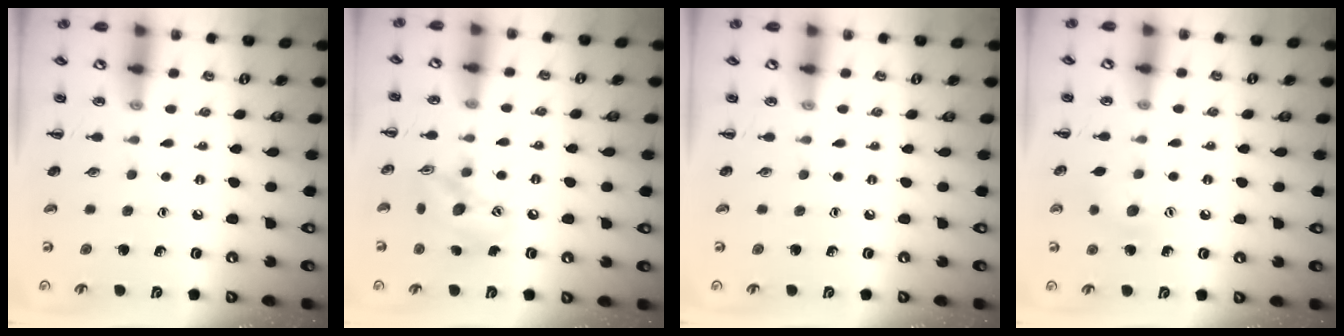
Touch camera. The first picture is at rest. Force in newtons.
{"total": 13.7, "press": 13.5, "slide": 2.2}
{"total": 0.0}
{"total": 7.5, "press": 7.4, "slide": 1.5}